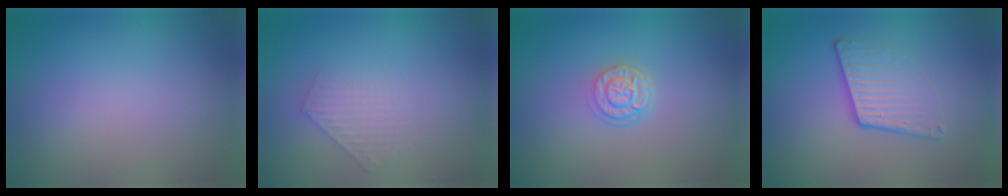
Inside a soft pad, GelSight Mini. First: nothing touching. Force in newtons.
{"total": 1.9, "press": 1.9, "slide": 0.3}
{"total": 2.7, "press": 2.1, "slide": 1.7}
{"total": 3.9, "press": 2.6, "slide": 2.9}